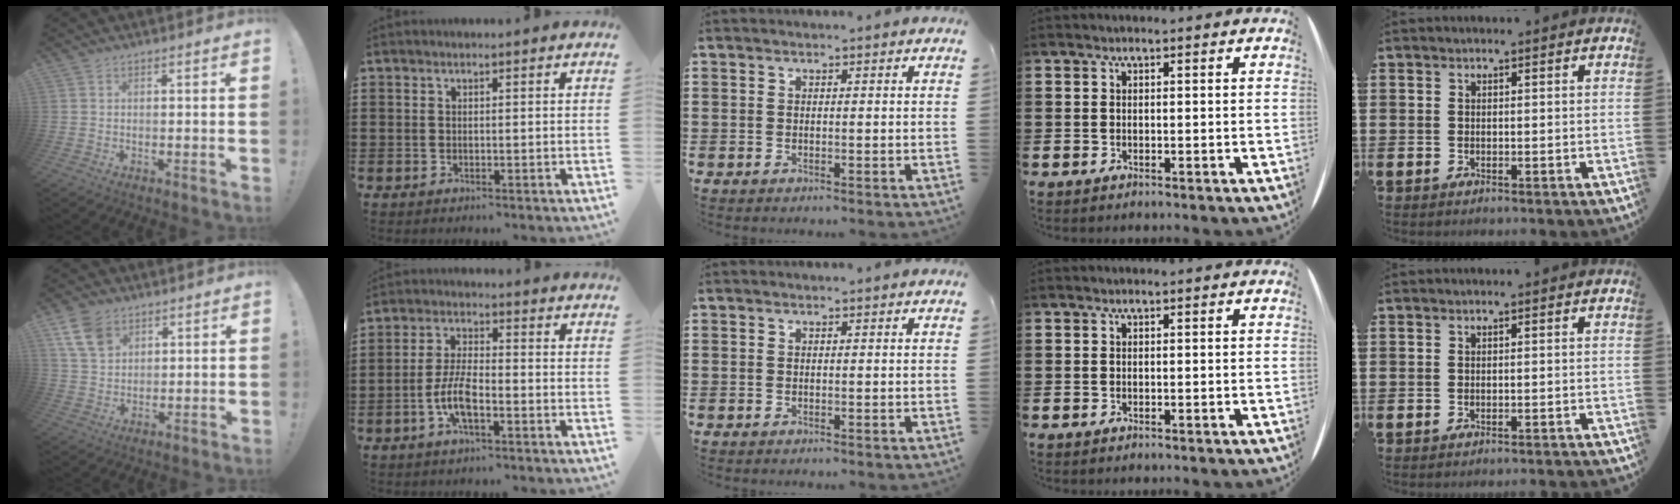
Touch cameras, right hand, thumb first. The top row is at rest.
{"thumb": {"total": 9.9, "force": [5.3, 6.8, 4.8], "torque": [-0.088, -0.014, 0.108]}, "index": {"total": 6.5, "force": [-2.5, 2.1, 5.7], "torque": [-0.134, -0.008, -0.055]}, "little": {"total": 0.7, "force": [-0.7, -0.2, 0.0], "torque": [0.001, 0.000, -0.015]}}